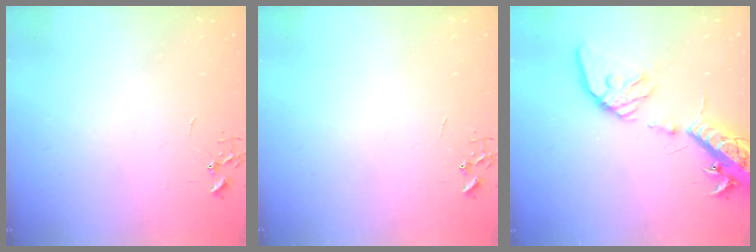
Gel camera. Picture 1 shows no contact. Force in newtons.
{"total": 0.0}
{"total": 19.7, "press": 19.2, "slide": 4.1}